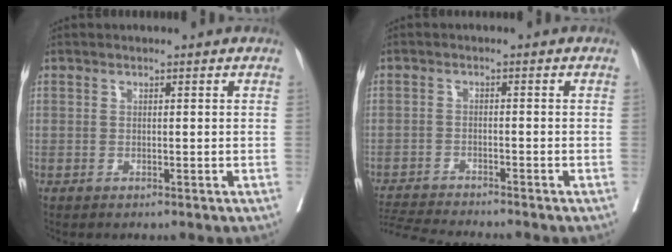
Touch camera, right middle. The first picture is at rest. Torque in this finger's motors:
{"motor_torque": [0.28, -0.45, 0.04, 0.01]}